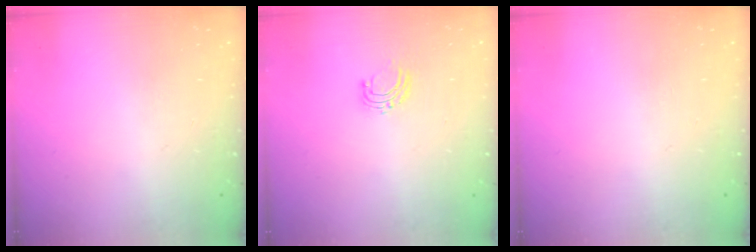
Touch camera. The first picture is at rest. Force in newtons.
{"total": 5.2, "press": 5.1, "slide": 0.5}
{"total": 0.0}